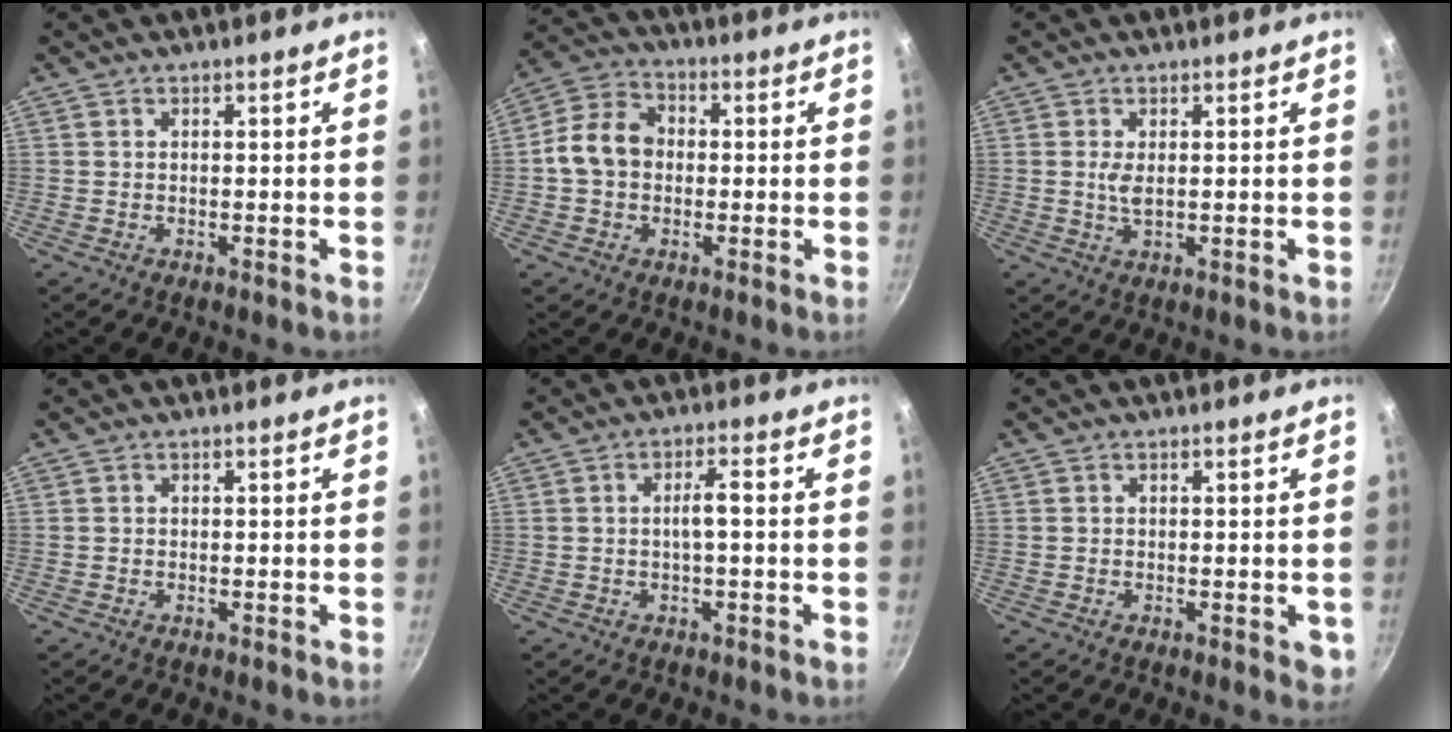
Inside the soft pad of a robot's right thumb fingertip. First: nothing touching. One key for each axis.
{"total": 9.5, "fx": -0.3, "fy": 7.5, "fz": 5.8, "tx": -0.084, "ty": 0.024, "tz": -0.023}
{"total": 2.7, "fx": 0.4, "fy": 1.2, "fz": 2.3, "tx": -0.048, "ty": -0.003, "tz": 0.011}
{"total": 0.0}
{"total": 3.3, "fx": -0.3, "fy": 0.7, "fz": 3.2, "tx": -0.063, "ty": 0.017, "tz": -0.005}
{"total": 2.7, "fx": -0.7, "fy": 1.5, "fz": 2.1, "tx": -0.022, "ty": -0.003, "tz": -0.011}